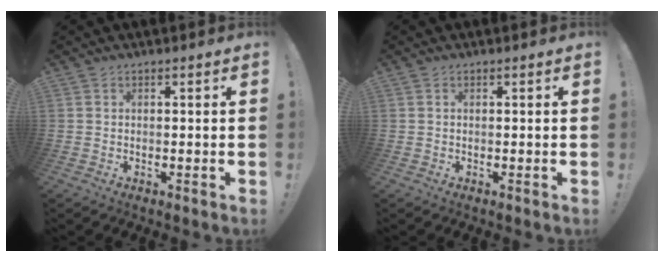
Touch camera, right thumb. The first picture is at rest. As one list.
[{"total": 0.0}]